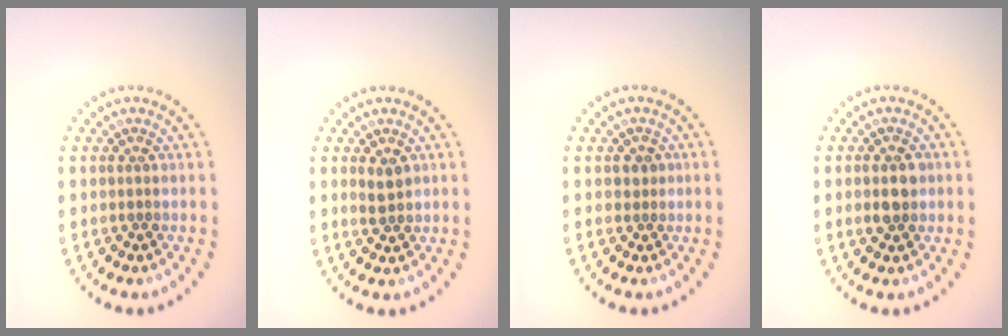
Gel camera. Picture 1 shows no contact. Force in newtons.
{"total": 1.5, "press": 1.5, "slide": 0.3}
{"total": 0.8, "press": 0.6, "slide": 0.5}
{"total": 2.6, "press": 2.6, "slide": 0.1}